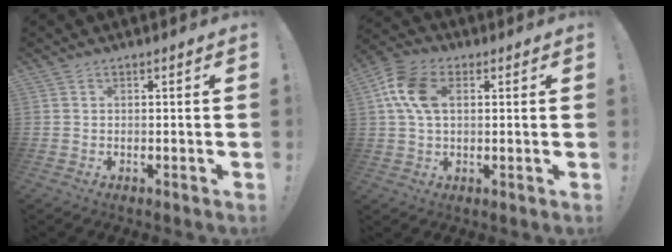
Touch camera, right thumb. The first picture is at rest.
{"total": 11.5, "force": [2.8, 7.4, 8.4], "torque": [-0.168, 0.013, 0.056]}